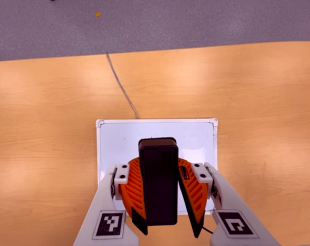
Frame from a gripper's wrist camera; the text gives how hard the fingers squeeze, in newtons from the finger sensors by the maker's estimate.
{"total": 9.2, "left": 9.4, "right": 9.1}